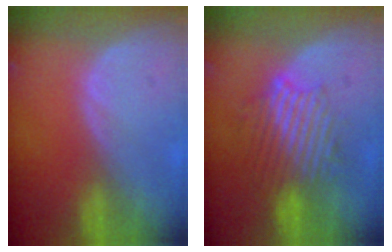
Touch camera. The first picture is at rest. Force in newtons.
{"total": 8.9, "press": 8.6, "slide": 2.4}